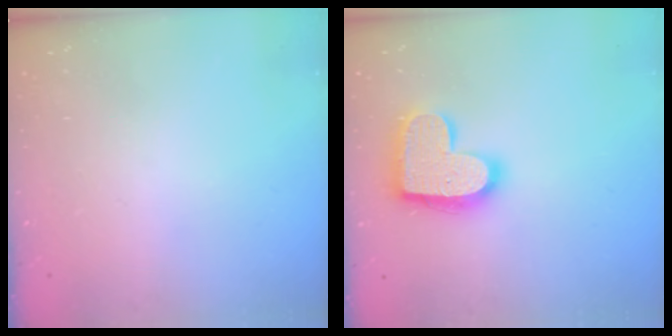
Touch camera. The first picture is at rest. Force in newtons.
{"total": 17.0, "press": 17.0, "slide": 1.1}